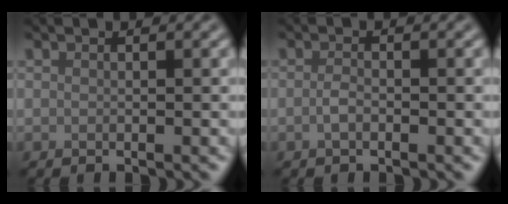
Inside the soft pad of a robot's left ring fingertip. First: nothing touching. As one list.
[{"total": 1.1, "force": [-0.4, 0.5, 0.9], "torque": [-0.020, 0.000, -0.009]}]